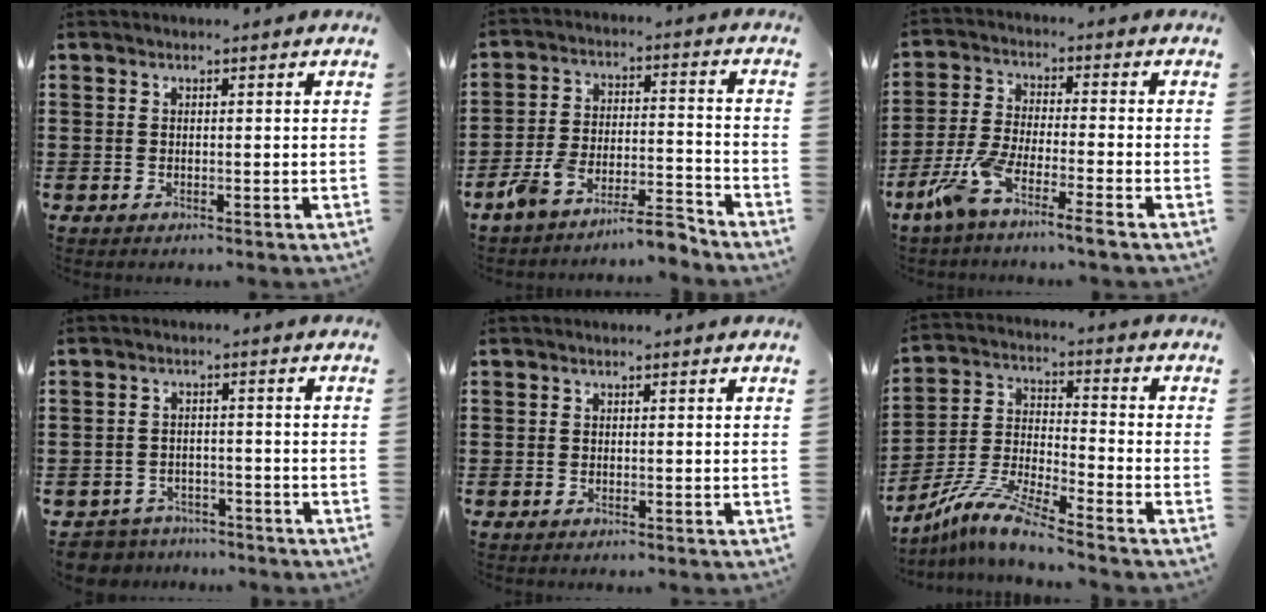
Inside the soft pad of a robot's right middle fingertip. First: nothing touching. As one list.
[{"total": 8.0, "force": [-7.5, 0.6, 2.8], "torque": [-0.050, 0.013, -0.145]}, {"total": 7.0, "force": [-5.5, 0.1, 4.4], "torque": [-0.110, -0.015, -0.110]}, {"total": 3.7, "force": [-3.6, 0.8, -0.2], "torque": [-0.012, 0.000, -0.081]}, {"total": 0.0}, {"total": 9.1, "force": [-8.0, 0.0, 4.3], "torque": [-0.101, -0.003, -0.165]}]